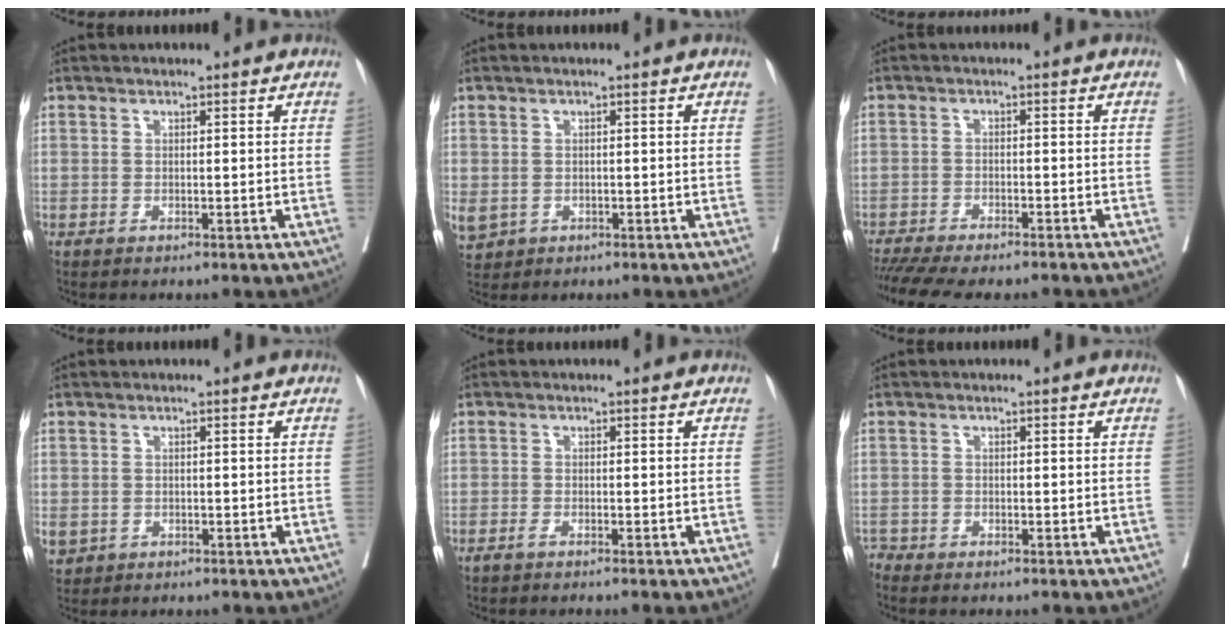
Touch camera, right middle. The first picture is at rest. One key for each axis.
{"total": 4.4, "fx": -1.3, "fy": 3.8, "fz": 1.9, "tx": -0.049, "ty": -0.003, "tz": -0.012}
{"total": 12.7, "fx": -11.1, "fy": 2.3, "fz": 5.6, "tx": -0.095, "ty": -0.012, "tz": -0.160}
{"total": 3.0, "fx": -1.1, "fy": 2.6, "fz": 1.0, "tx": -0.023, "ty": -0.002, "tz": -0.010}
{"total": 1.5, "fx": -1.2, "fy": -0.2, "fz": 0.8, "tx": -0.010, "ty": 0.001, "tz": -0.020}
{"total": 1.0, "fx": -1.0, "fy": 0.1, "fz": -0.2, "tx": 0.003, "ty": -0.005, "tz": -0.022}